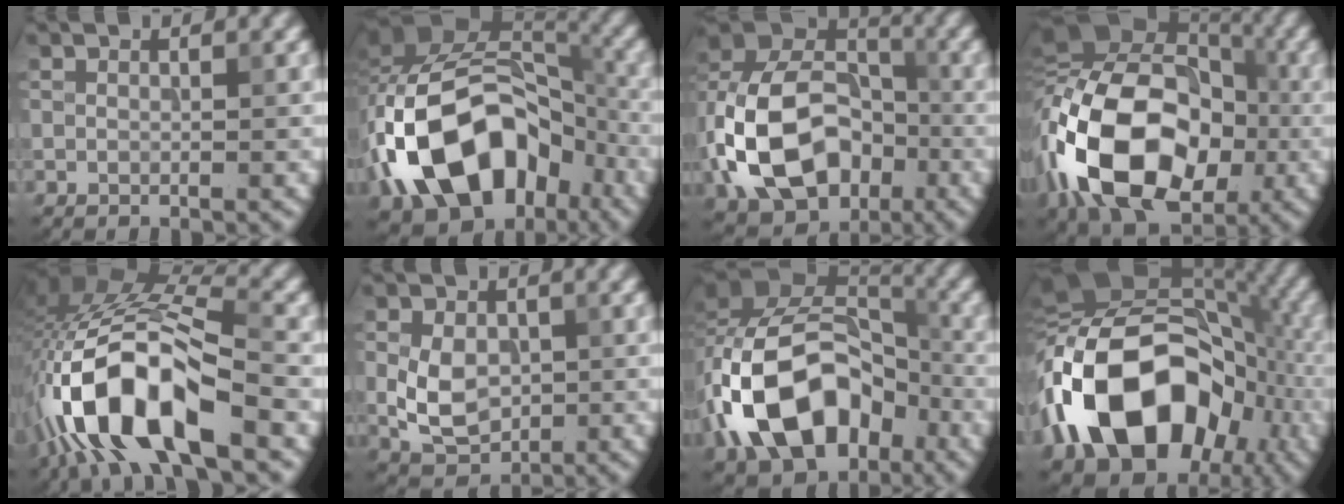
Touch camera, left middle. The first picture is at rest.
{"total": 14.5, "force": [-5.6, 9.9, 9.0], "torque": [-0.151, 0.015, -0.101]}
{"total": 13.8, "force": [-3.7, 9.8, 9.0], "torque": [-0.193, 0.005, -0.073]}
{"total": 16.4, "force": [-4.1, 11.0, 11.4], "torque": [-0.215, 0.011, -0.084]}
{"total": 11.7, "force": [-5.5, 4.8, 9.2], "torque": [-0.185, 0.010, -0.097]}
{"total": 4.6, "force": [-0.3, 3.5, 3.0], "torque": [-0.068, 0.001, 0.003]}
{"total": 13.1, "force": [-4.9, 8.7, 8.4], "torque": [-0.156, 0.016, -0.092]}
{"total": 17.5, "force": [-4.8, 11.8, 12.0], "torque": [-0.214, 0.017, -0.089]}